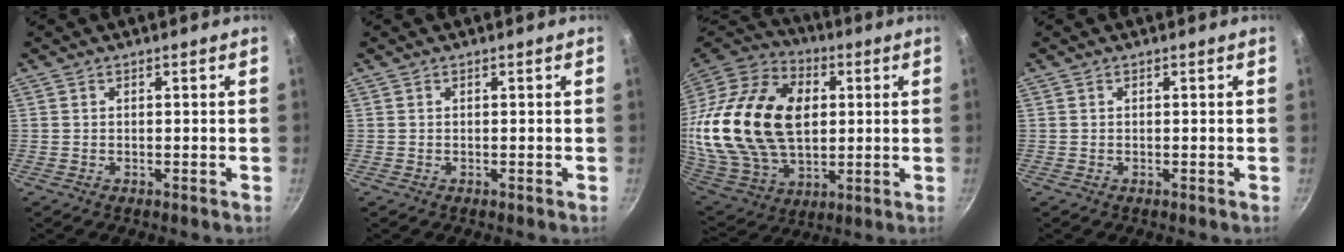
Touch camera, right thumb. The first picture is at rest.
{"total": 0.0}
{"total": 31.9, "force": [4.3, 20.8, 23.8], "torque": [-0.458, -0.001, 0.080]}
{"total": 0.0}